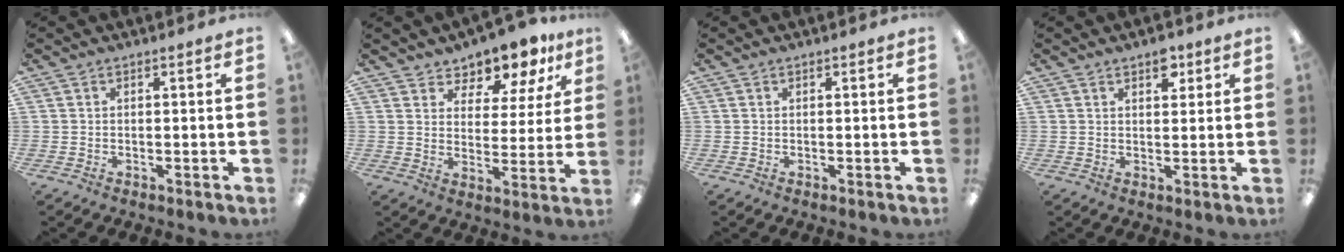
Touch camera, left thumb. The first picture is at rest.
{"total": 8.5, "force": [7.8, 3.1, 1.4], "torque": [-0.030, -0.070, 0.140]}
{"total": 0.0}
{"total": 4.3, "force": [2.8, 2.3, 2.3], "torque": [-0.010, -0.012, 0.043]}